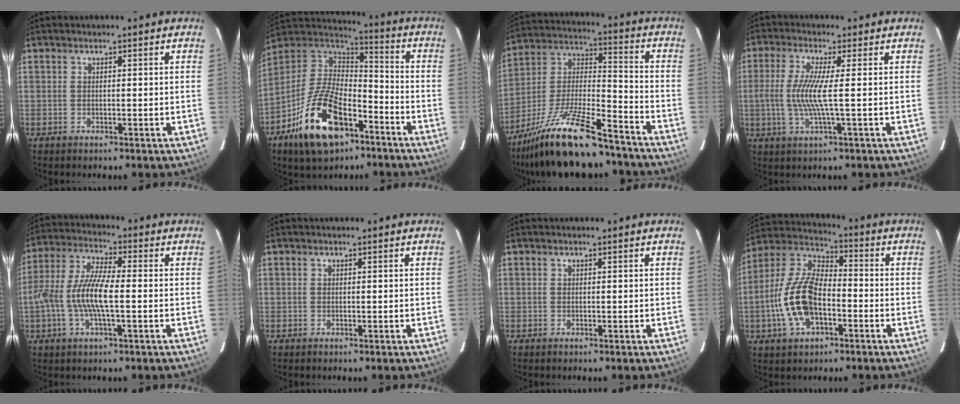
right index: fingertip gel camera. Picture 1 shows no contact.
{"total": 20.7, "force": [-10.8, 10.4, 14.3], "torque": [-0.302, -0.009, -0.186]}
{"total": 21.4, "force": [-16.3, 4.8, 13.0], "torque": [-0.254, -0.012, -0.272]}
{"total": 7.1, "force": [-0.4, -0.4, 7.1], "torque": [-0.155, -0.005, -0.008]}
{"total": 11.0, "force": [-1.9, 2.6, 10.5], "torque": [-0.222, 0.003, -0.040]}
{"total": 0.0}
{"total": 0.0}
{"total": 14.4, "force": [-4.2, 7.3, 11.6], "torque": [-0.251, 0.006, -0.081]}